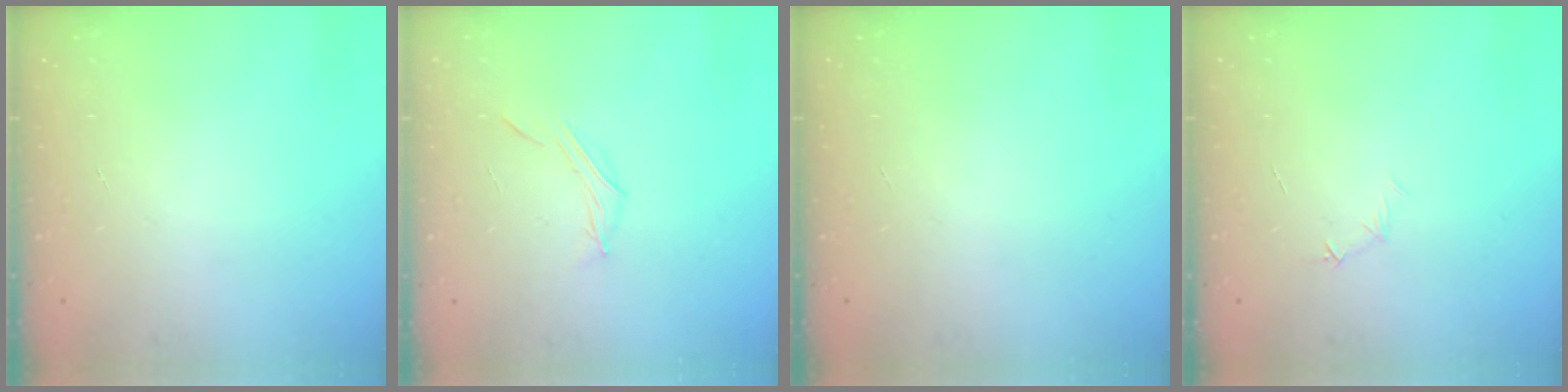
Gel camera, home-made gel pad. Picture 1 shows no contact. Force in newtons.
{"total": 3.9, "press": 3.7, "slide": 1.1}
{"total": 0.0}
{"total": 4.1, "press": 3.9, "slide": 1.3}